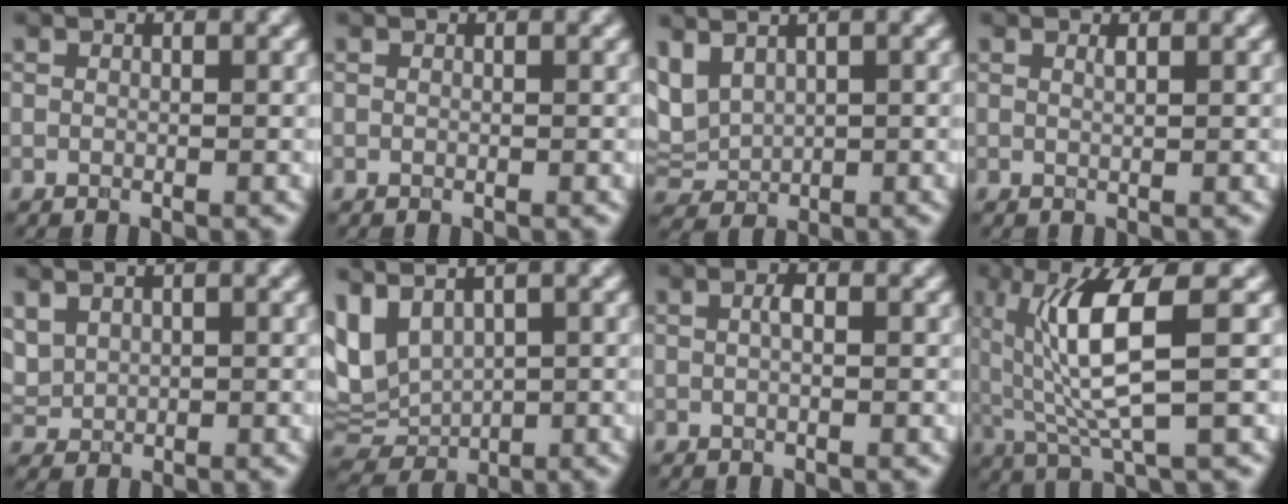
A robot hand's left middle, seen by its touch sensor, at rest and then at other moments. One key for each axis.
{"total": 0.0}
{"total": 3.9, "fx": 2.0, "fy": 2.4, "fz": 2.5, "tx": -0.061, "ty": 0.007, "tz": 0.051}
{"total": 0.6, "fx": 0.2, "fy": 0.2, "fz": 0.5, "tx": -0.004, "ty": 0.000, "tz": 0.005}
{"total": 1.8, "fx": 0.9, "fy": 1.2, "fz": 0.8, "tx": -0.023, "ty": 0.003, "tz": 0.029}
{"total": 5.4, "fx": 2.1, "fy": 2.9, "fz": 4.0, "tx": -0.093, "ty": -0.002, "tz": 0.052}
{"total": 0.9, "fx": -0.1, "fy": 0.2, "fz": 0.9, "tx": -0.020, "ty": 0.002, "tz": 0.002}
{"total": 7.5, "fx": 1.3, "fy": 1.7, "fz": 7.2, "tx": -0.132, "ty": -0.008, "tz": 0.031}